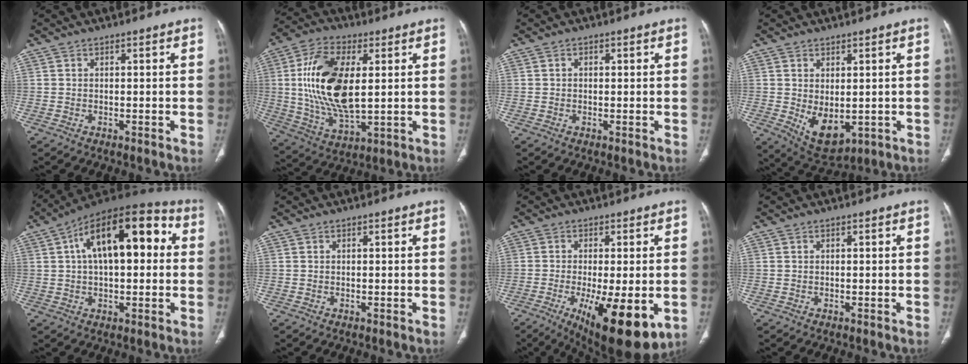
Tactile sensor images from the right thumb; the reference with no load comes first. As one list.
[{"total": 18.4, "force": [2.6, 9.2, 15.7], "torque": [-0.301, -0.010, 0.053]}, {"total": 0.7, "force": [0.2, 0.5, 0.4], "torque": [-0.004, 0.000, 0.002]}, {"total": 7.9, "force": [-0.8, 4.6, 6.4], "torque": [-0.091, -0.012, 0.013]}, {"total": 19.6, "force": [4.3, 9.5, 16.6], "torque": [-0.234, 0.037, 0.056]}, {"total": 0.0}, {"total": 16.2, "force": [-5.3, 5.2, 14.4], "torque": [-0.195, -0.022, -0.064]}, {"total": 0.0}]